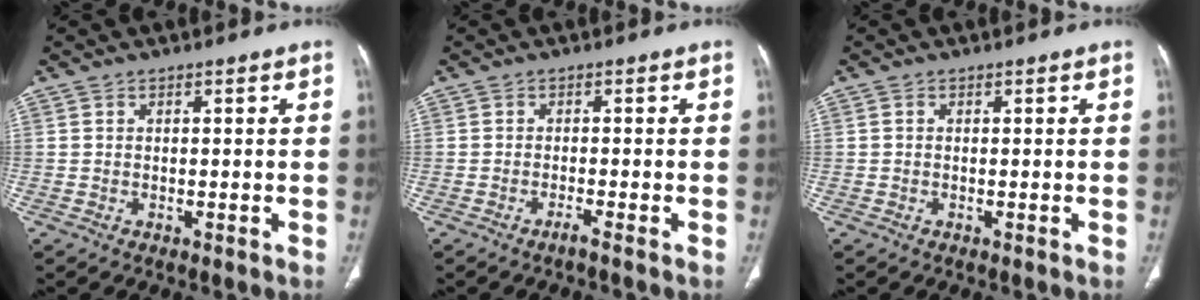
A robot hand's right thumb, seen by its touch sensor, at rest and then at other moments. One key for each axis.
{"total": 1.3, "fx": -1.0, "fy": -0.3, "fz": 0.8, "tx": -0.020, "ty": 0.001, "tz": -0.020}
{"total": 0.0}